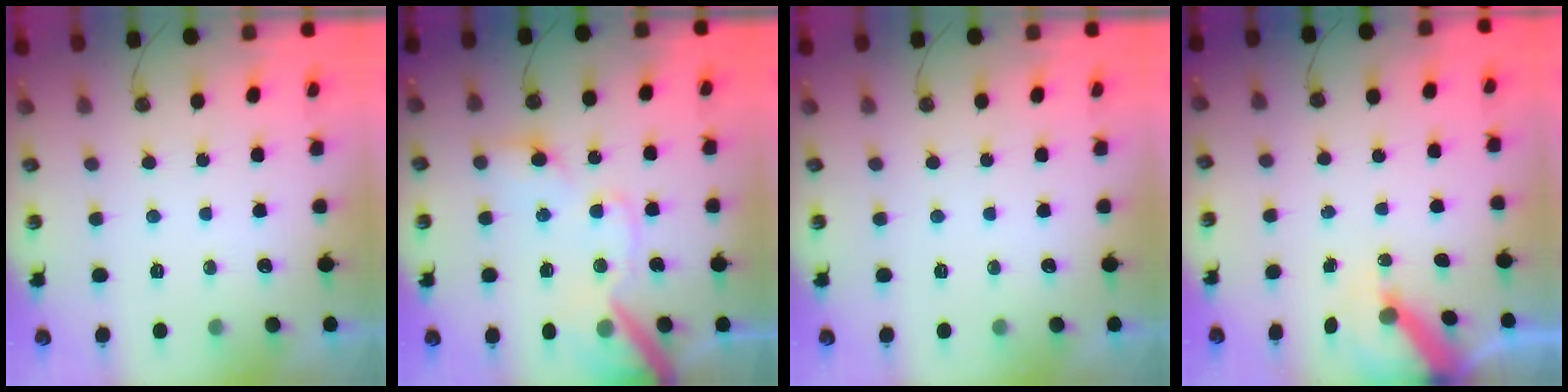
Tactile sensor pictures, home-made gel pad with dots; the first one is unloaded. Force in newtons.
{"total": 14.8, "press": 14.6, "slide": 2.3}
{"total": 0.0}
{"total": 5.3, "press": 5.2, "slide": 0.7}